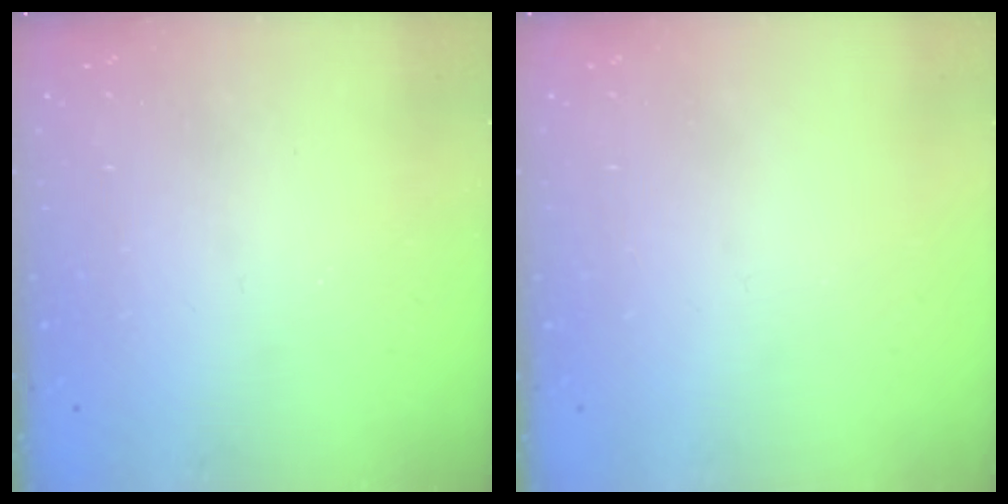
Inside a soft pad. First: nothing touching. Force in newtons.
{"total": 0.0}